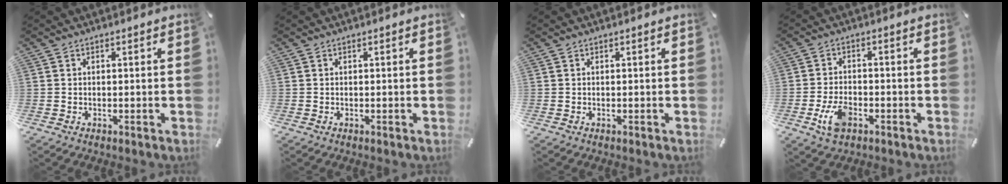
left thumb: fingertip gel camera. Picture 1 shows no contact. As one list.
[{"total": 0.0}, {"total": 0.0}, {"total": 7.1, "force": [-2.9, 4.2, 4.9], "torque": [-0.116, 0.005, -0.057]}]